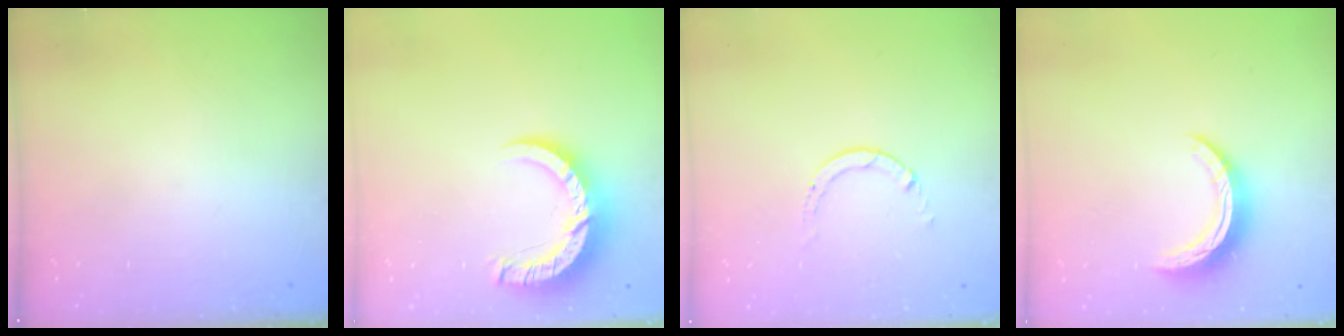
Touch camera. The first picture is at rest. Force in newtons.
{"total": 10.0, "press": 9.9, "slide": 1.0}
{"total": 0.9, "press": 0.9, "slide": 0.1}
{"total": 9.3, "press": 9.3, "slide": 0.3}